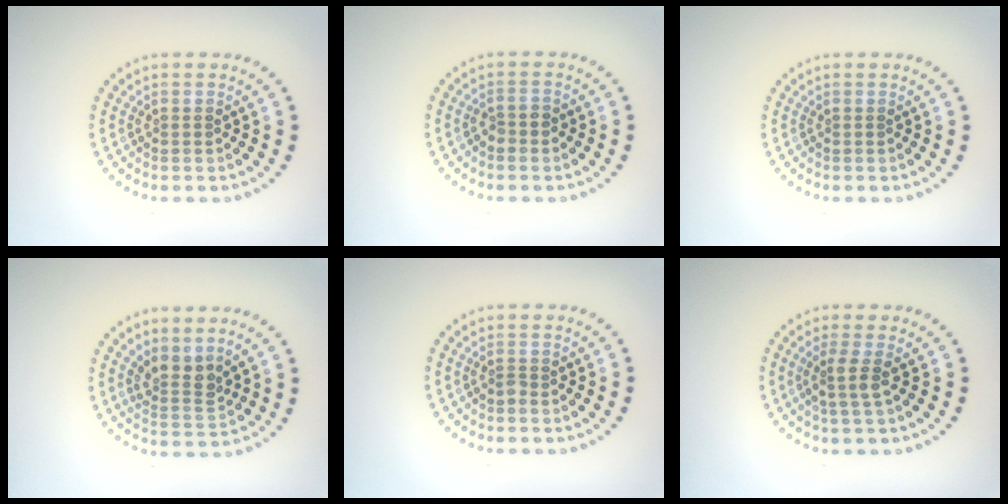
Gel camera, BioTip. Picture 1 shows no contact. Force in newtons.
{"total": 1.4, "press": 1.2, "slide": 0.5}
{"total": 0.0}
{"total": 2.6, "press": 1.9, "slide": 1.8}
{"total": 0.6, "press": 0.5, "slide": 0.4}
{"total": 2.0, "press": 1.5, "slide": 1.3}